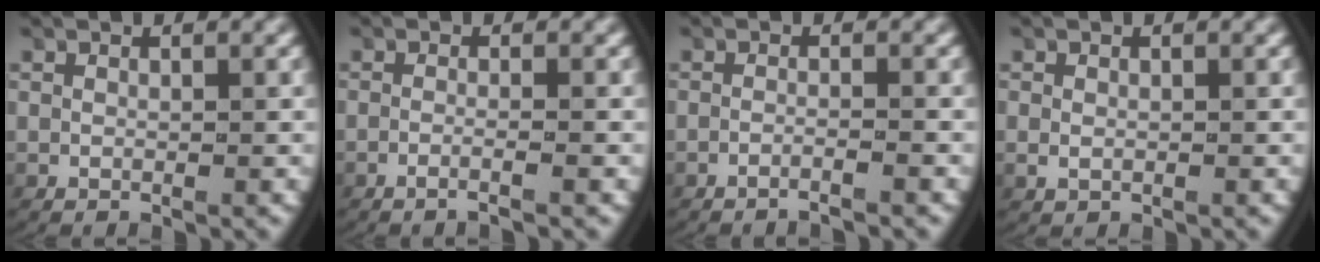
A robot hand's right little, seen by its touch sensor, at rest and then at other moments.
{"total": 1.8, "force": [-1.4, -0.1, 1.1], "torque": [-0.023, 0.000, -0.026]}
{"total": 1.8, "force": [-1.6, -0.1, 0.7], "torque": [-0.013, 0.002, -0.031]}
{"total": 0.7, "force": [0.0, 0.6, 0.5], "torque": [-0.018, -0.005, 0.008]}